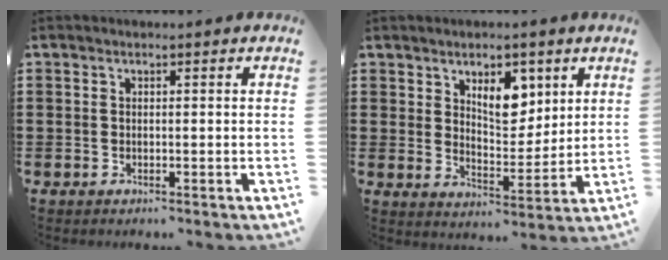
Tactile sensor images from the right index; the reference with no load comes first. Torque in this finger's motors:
{"motor_torque": [0.28, 0.33, 0.18, 0.04]}